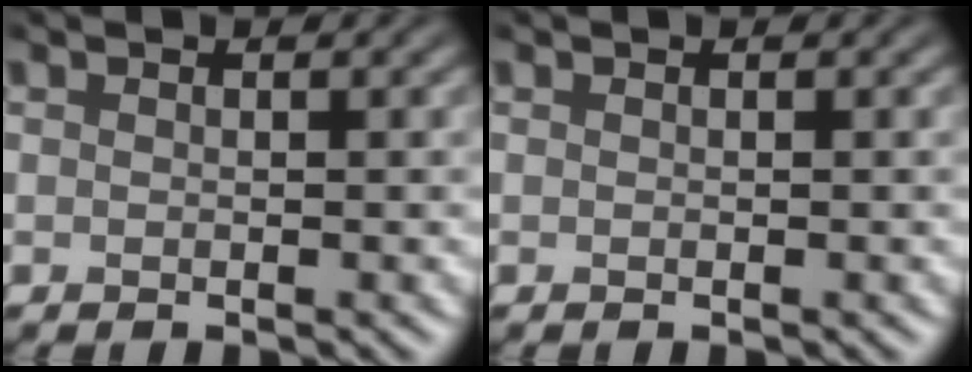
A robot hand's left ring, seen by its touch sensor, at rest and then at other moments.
{"total": 0.0}